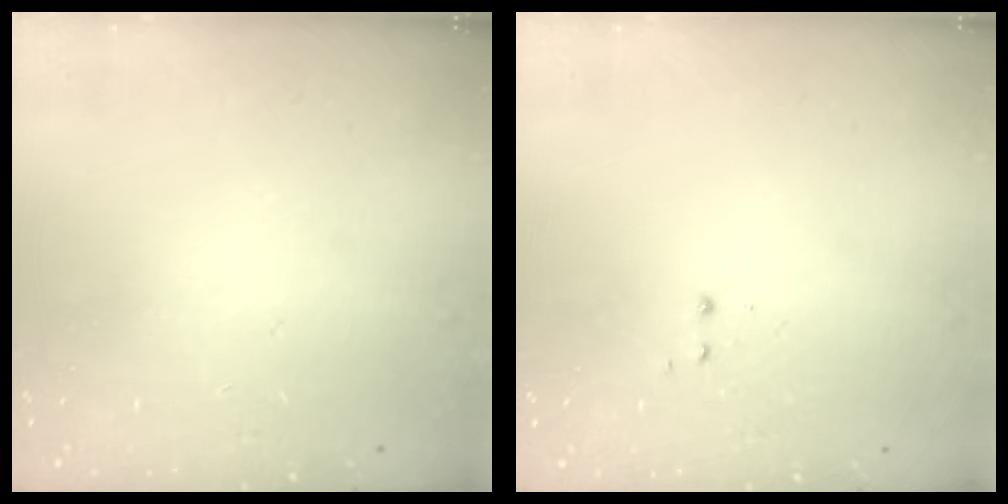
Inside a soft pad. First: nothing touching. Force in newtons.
{"total": 1.2, "press": 1.1, "slide": 0.5}